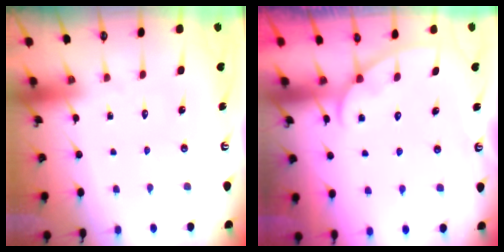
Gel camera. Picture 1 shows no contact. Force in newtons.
{"total": 2.4, "press": 2.4, "slide": 0.3}